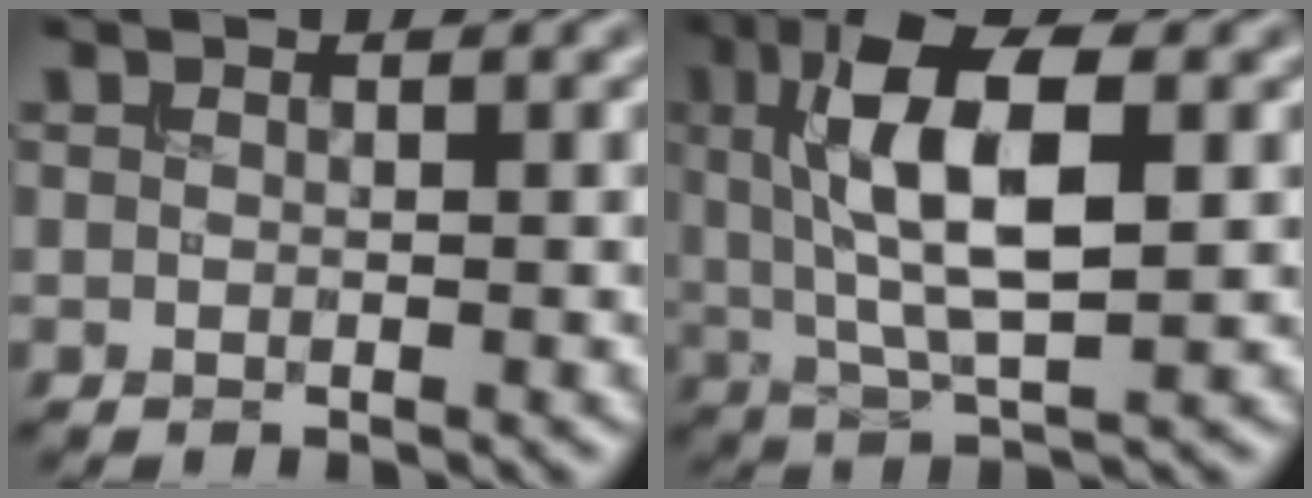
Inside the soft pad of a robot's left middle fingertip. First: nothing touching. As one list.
[{"total": 10.1, "force": [1.9, 3.6, 9.2], "torque": [-0.168, 0.011, 0.028]}]